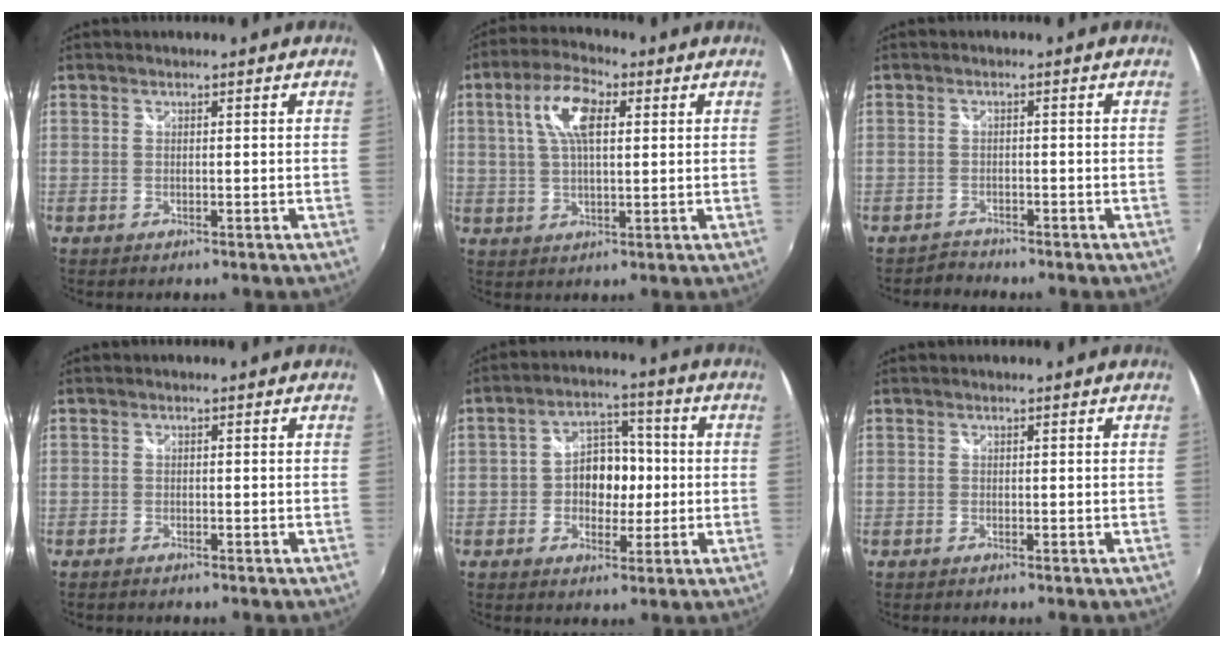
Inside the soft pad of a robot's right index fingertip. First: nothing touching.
{"total": 9.2, "force": [2.9, 4.0, 7.8], "torque": [-0.151, 0.020, 0.052]}
{"total": 1.9, "force": [-1.8, 0.6, -0.4], "torque": [0.001, 0.003, -0.034]}
{"total": 1.0, "force": [-0.9, 0.3, 0.2], "torque": [-0.009, -0.004, -0.019]}
{"total": 8.2, "force": [-1.0, 6.4, 5.1], "torque": [-0.090, 0.020, -0.015]}
{"total": 0.0}